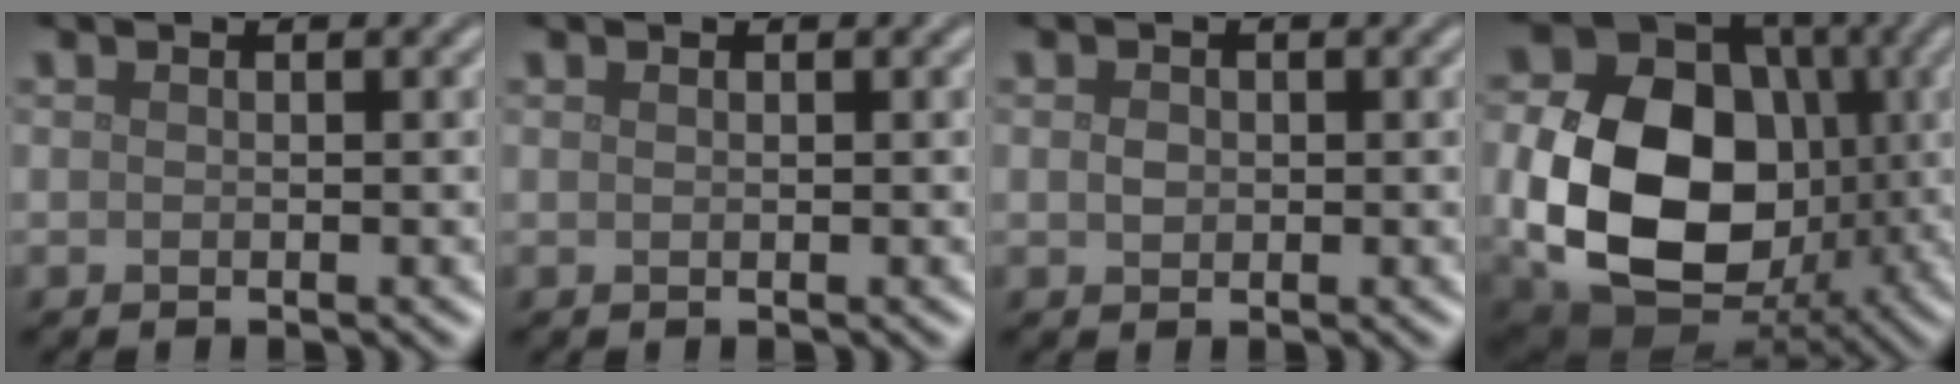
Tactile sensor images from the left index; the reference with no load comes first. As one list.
[{"total": 0.0}, {"total": 1.0, "force": [0.1, 0.9, 0.6], "torque": [-0.013, 0.001, 0.000]}, {"total": 14.7, "force": [-1.3, 11.1, 9.4], "torque": [-0.190, -0.024, -0.022]}]